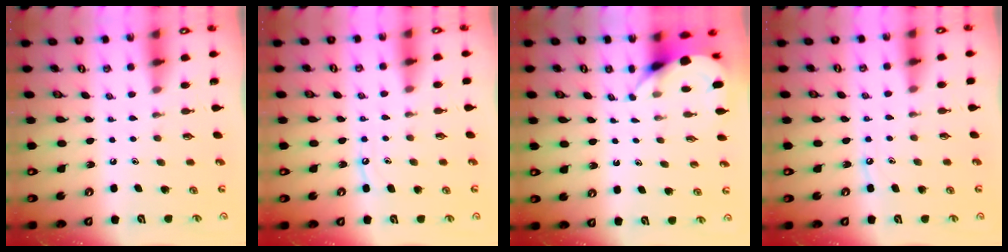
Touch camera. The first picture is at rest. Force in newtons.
{"total": 4.9, "press": 4.9, "slide": 0.5}
{"total": 3.8, "press": 3.8, "slide": 0.3}
{"total": 4.9, "press": 4.9, "slide": 0.5}